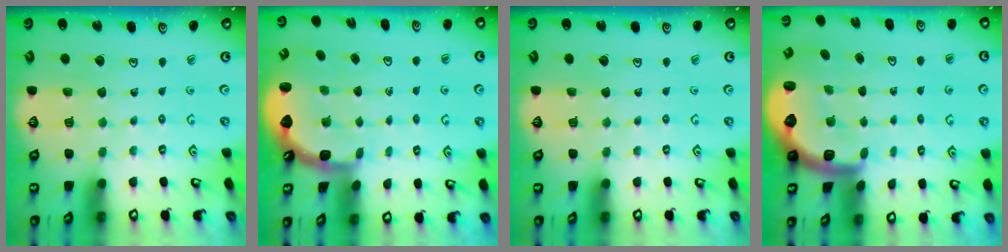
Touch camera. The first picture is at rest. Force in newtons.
{"total": 2.6, "press": 1.7, "slide": 1.9}
{"total": 0.0}
{"total": 2.9, "press": 2.6, "slide": 1.4}